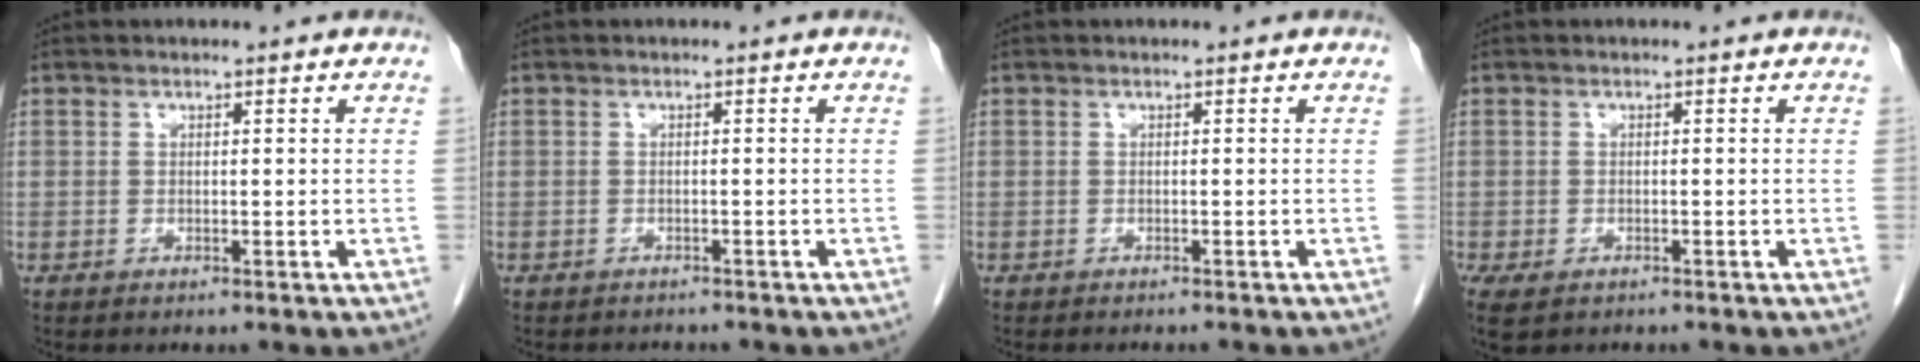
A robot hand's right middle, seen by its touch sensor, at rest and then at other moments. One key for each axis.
{"total": 2.4, "fx": -2.2, "fy": 0.8, "fz": 0.4, "tx": -0.012, "ty": -0.006, "tz": -0.028}
{"total": 3.1, "fx": -2.9, "fy": 0.5, "fz": 1.2, "tx": -0.013, "ty": -0.004, "tz": -0.034}
{"total": 5.5, "fx": -3.6, "fy": 2.9, "fz": 3.0, "tx": -0.067, "ty": -0.014, "tz": -0.053}